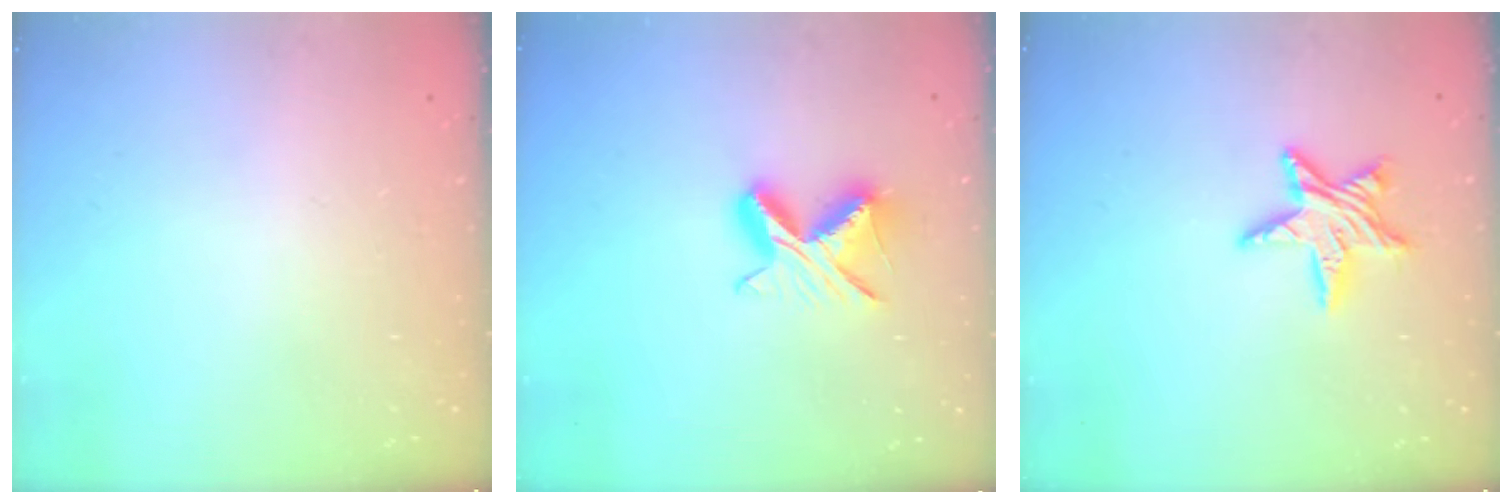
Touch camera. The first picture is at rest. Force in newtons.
{"total": 8.7, "press": 8.6, "slide": 1.0}
{"total": 10.1, "press": 10.0, "slide": 0.7}